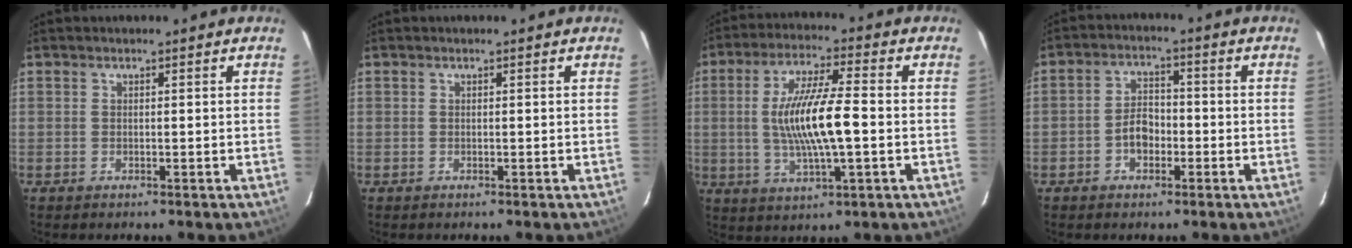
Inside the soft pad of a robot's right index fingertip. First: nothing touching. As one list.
[{"total": 0.0}, {"total": 12.4, "force": [-0.8, 2.3, 12.2], "torque": [-0.232, -0.002, -0.011]}, {"total": 4.8, "force": [-1.8, 3.3, 2.9], "torque": [-0.055, 0.014, -0.029]}]